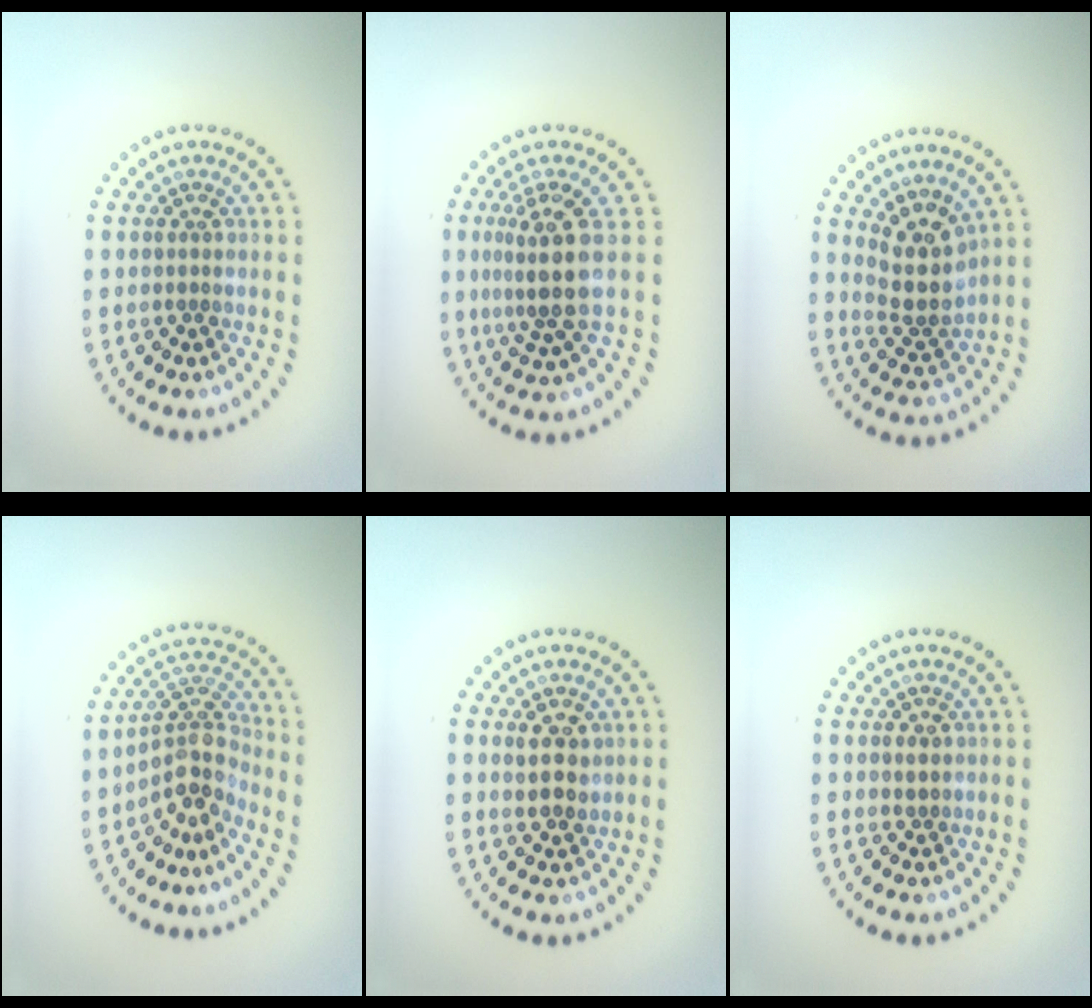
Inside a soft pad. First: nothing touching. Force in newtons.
{"total": 4.0, "press": 3.2, "slide": 2.5}
{"total": 4.1, "press": 3.4, "slide": 2.2}
{"total": 4.1, "press": 3.0, "slide": 2.9}
{"total": 2.3, "press": 2.3, "slide": 0.6}
{"total": 0.7, "press": 0.6, "slide": 0.4}